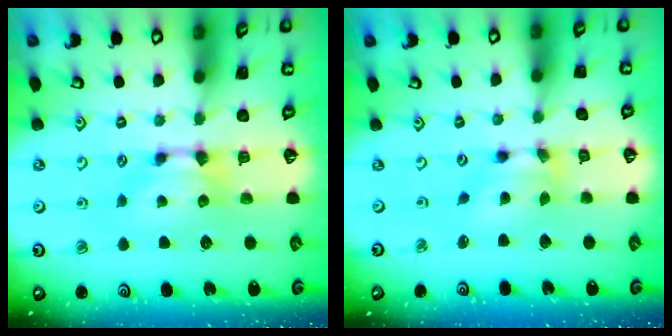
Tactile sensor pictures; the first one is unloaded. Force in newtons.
{"total": 4.3, "press": 3.9, "slide": 1.8}